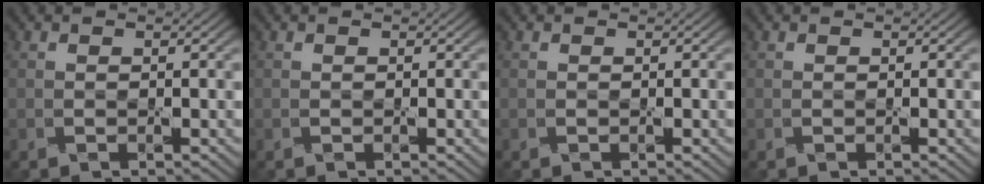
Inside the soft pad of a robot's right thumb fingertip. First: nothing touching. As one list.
[{"total": 0.0}, {"total": 0.0}, {"total": 0.0}]